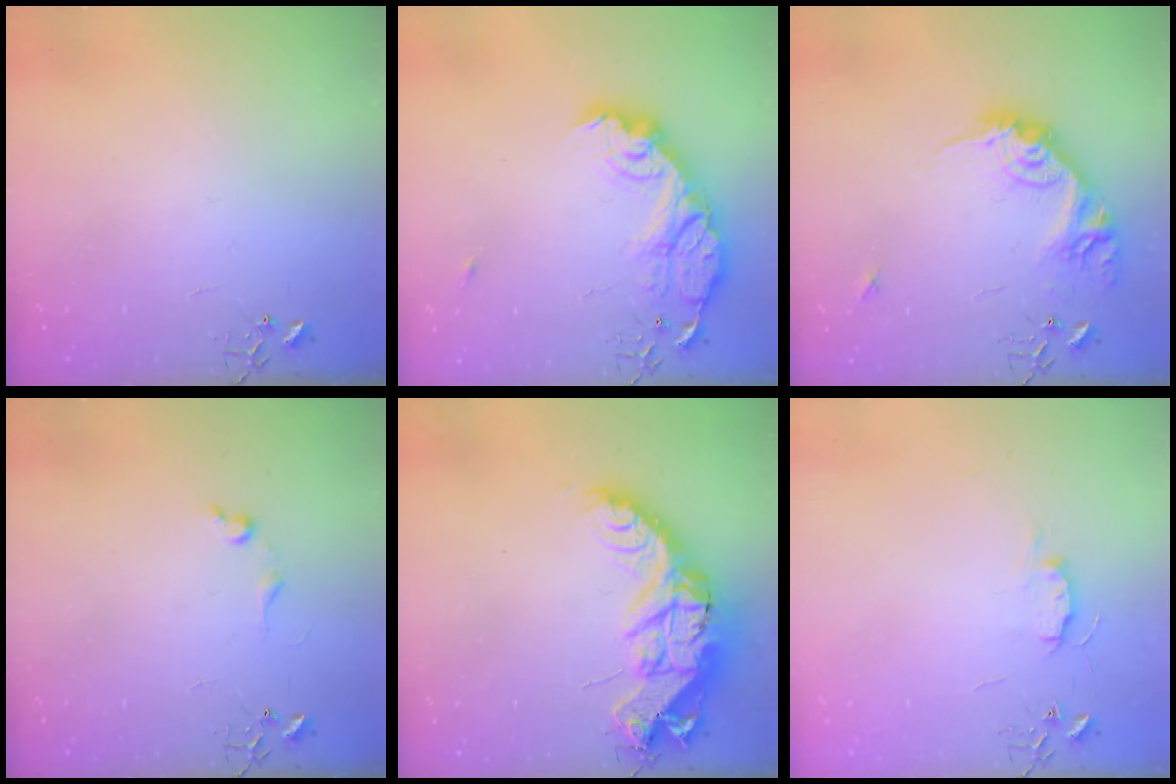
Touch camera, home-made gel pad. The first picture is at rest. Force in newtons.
{"total": 17.8, "press": 17.8, "slide": 1.3}
{"total": 16.9, "press": 16.9, "slide": 1.0}
{"total": 6.4, "press": 6.3, "slide": 0.8}
{"total": 21.4, "press": 21.3, "slide": 1.7}
{"total": 6.4, "press": 6.4, "slide": 0.8}